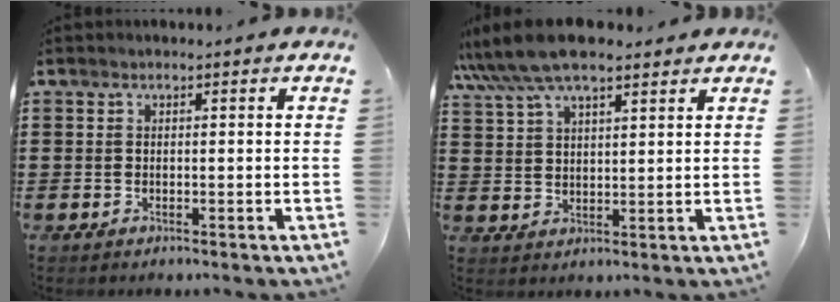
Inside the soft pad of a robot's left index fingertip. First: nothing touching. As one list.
[{"total": 8.4, "force": [6.8, 2.4, 4.3], "torque": [-0.104, -0.008, 0.127]}]